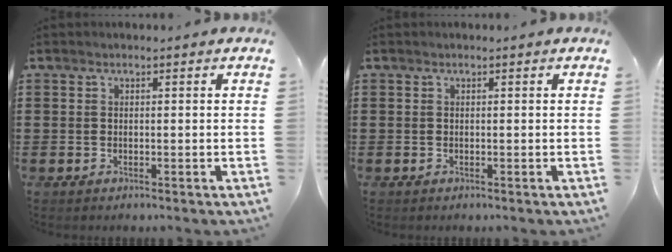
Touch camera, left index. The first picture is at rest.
{"total": 0.0}